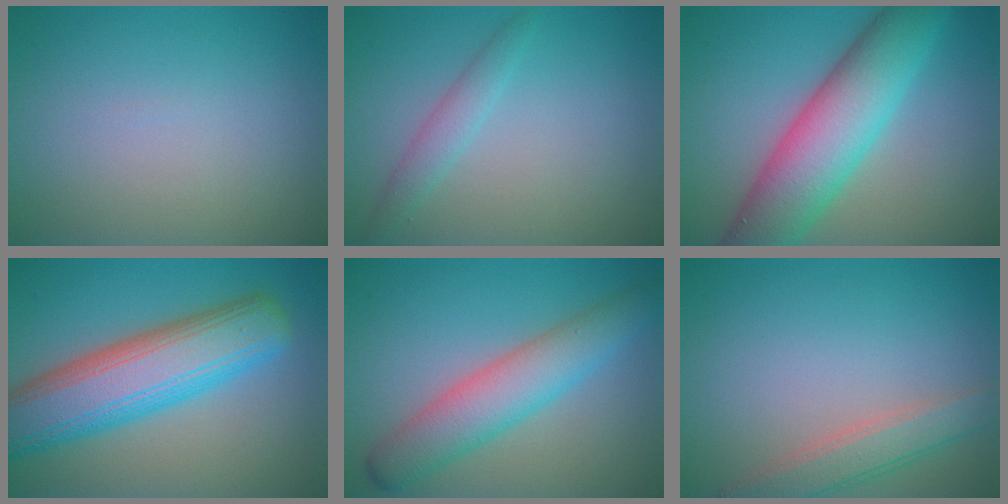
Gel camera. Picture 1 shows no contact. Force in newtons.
{"total": 1.8, "press": 1.8, "slide": 0.1}
{"total": 9.4, "press": 9.4, "slide": 0.1}
{"total": 10.0, "press": 10.0, "slide": 0.4}
{"total": 5.5, "press": 5.5, "slide": 0.1}
{"total": 3.3, "press": 3.3, "slide": 0.1}